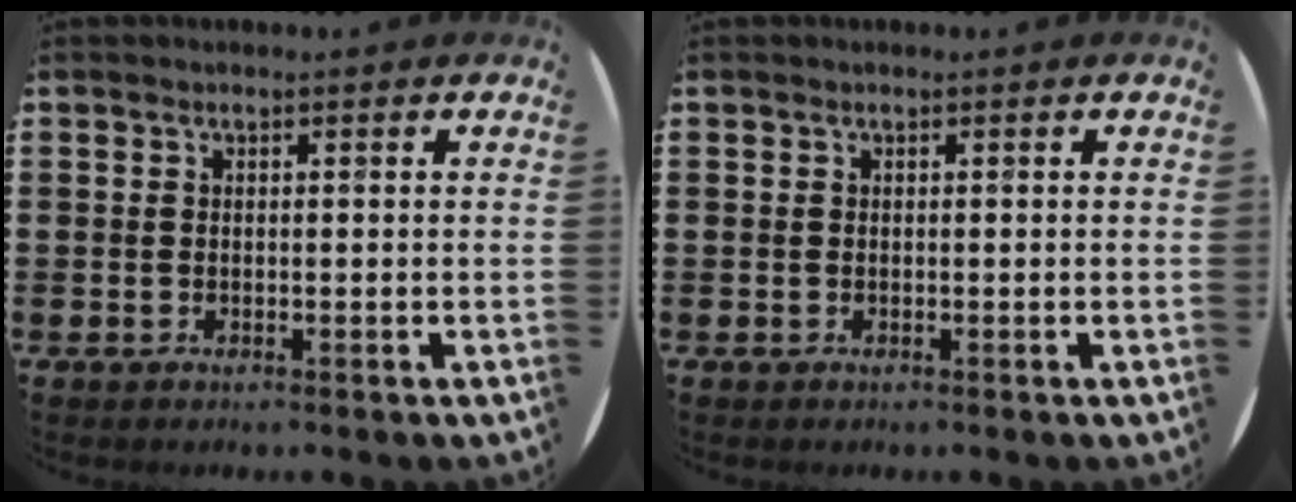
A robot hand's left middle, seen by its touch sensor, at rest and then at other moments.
{"total": 0.0}